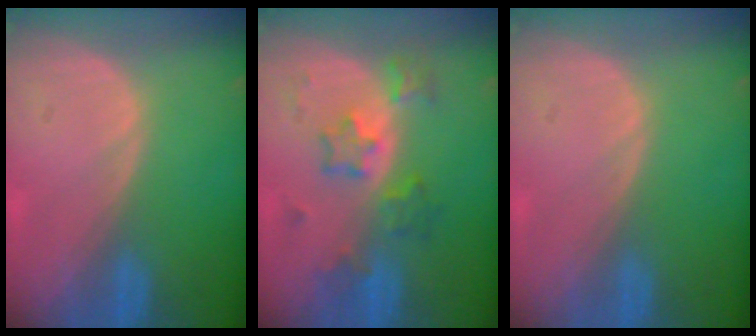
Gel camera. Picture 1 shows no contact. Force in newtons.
{"total": 6.0, "press": 5.8, "slide": 1.6}
{"total": 0.0}